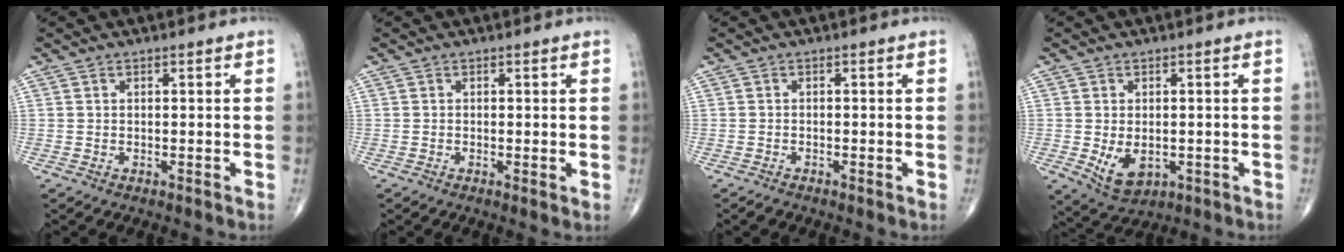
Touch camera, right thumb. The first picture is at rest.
{"total": 0.9, "force": [-0.1, 0.2, 0.8], "torque": [-0.019, -0.004, -0.004]}
{"total": 0.9, "force": [-0.7, 0.3, 0.5], "torque": [-0.011, -0.002, -0.015]}
{"total": 6.1, "force": [-1.1, 4.0, 4.5], "torque": [-0.065, -0.010, -0.003]}